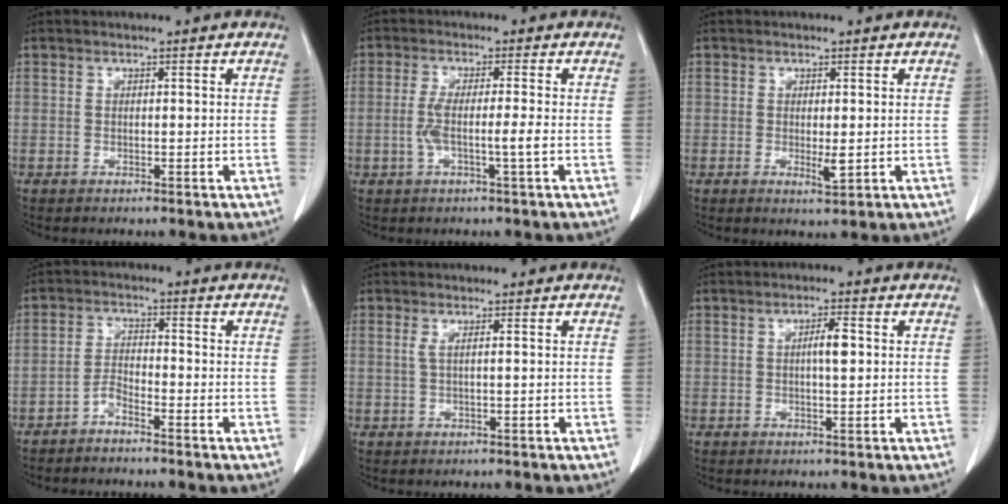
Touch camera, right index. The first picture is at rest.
{"total": 4.3, "force": [-1.0, -0.2, 4.2], "torque": [-0.090, 0.000, -0.019]}
{"total": 2.3, "force": [-0.3, 0.5, 2.2], "torque": [-0.037, -0.007, -0.002]}
{"total": 2.5, "force": [-2.3, 0.3, 1.1], "torque": [-0.024, 0.001, -0.047]}
{"total": 1.2, "force": [0.3, -0.2, 1.1], "torque": [-0.033, 0.005, 0.007]}
{"total": 2.9, "force": [0.4, 0.4, 2.9], "torque": [-0.051, 0.002, 0.006]}